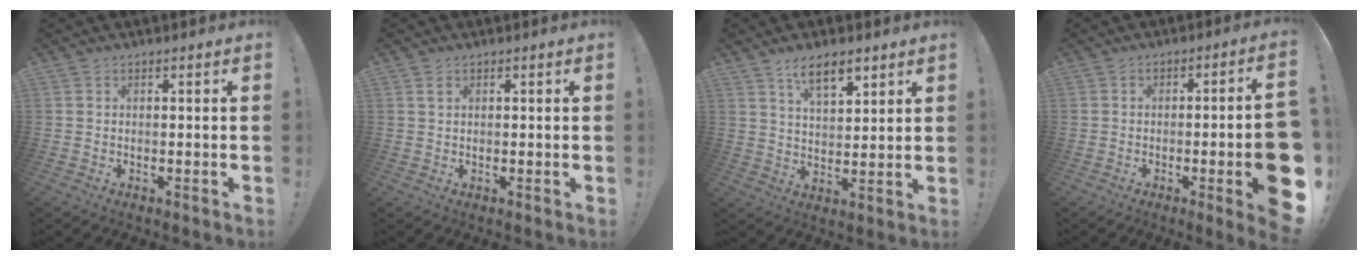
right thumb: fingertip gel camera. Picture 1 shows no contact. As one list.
[{"total": 1.4, "force": [0.9, 0.8, 0.7], "torque": [-0.007, -0.001, 0.016]}, {"total": 9.1, "force": [6.1, 3.5, 5.7], "torque": [-0.084, -0.029, 0.110]}, {"total": 12.9, "force": [-3.3, 1.6, 12.4], "torque": [-0.164, 0.005, -0.038]}]